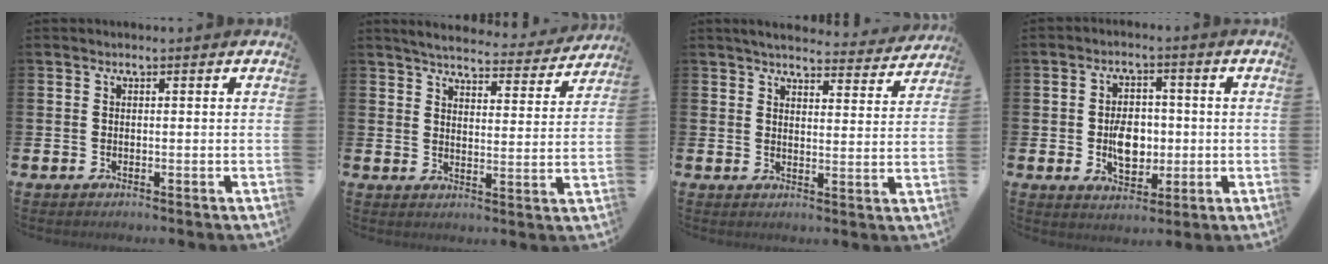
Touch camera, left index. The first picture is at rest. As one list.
[{"total": 4.7, "force": [4.5, 0.6, 1.1], "torque": [-0.032, -0.034, 0.074]}, {"total": 4.5, "force": [4.4, 0.7, 1.0], "torque": [-0.019, -0.035, 0.071]}, {"total": 5.8, "force": [-0.5, 3.9, 4.3], "torque": [-0.061, 0.004, -0.014]}]